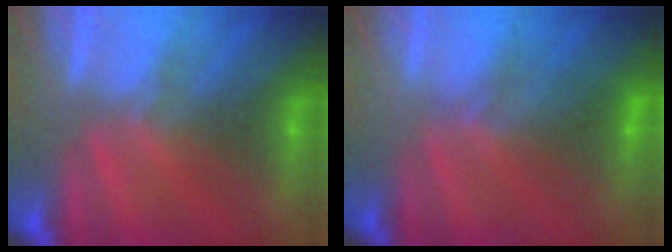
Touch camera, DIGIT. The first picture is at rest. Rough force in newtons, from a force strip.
{"total": 3.8}